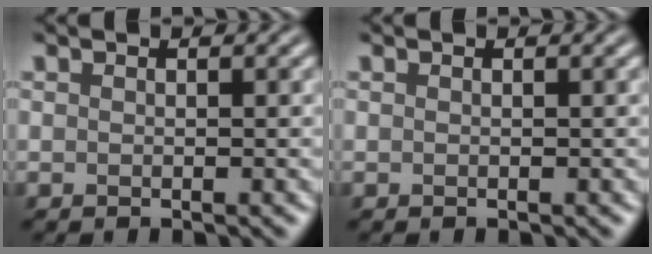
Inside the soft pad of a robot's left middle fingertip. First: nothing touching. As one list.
[{"total": 0.0}]